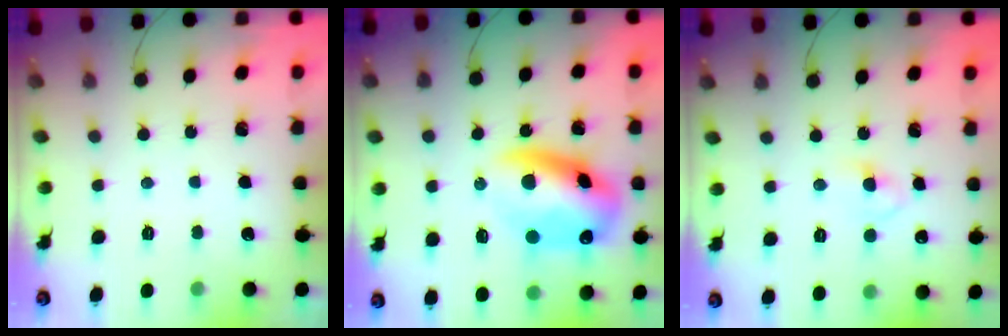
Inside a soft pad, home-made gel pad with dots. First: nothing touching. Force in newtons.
{"total": 14.3, "press": 14.0, "slide": 3.1}
{"total": 3.7, "press": 3.5, "slide": 1.3}